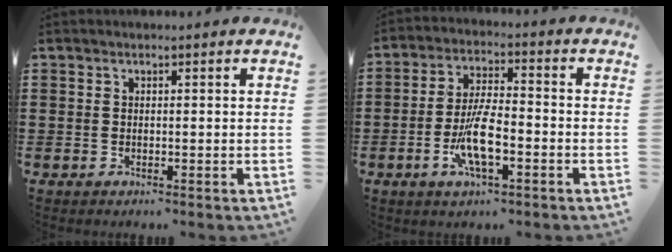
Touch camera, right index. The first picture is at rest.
{"total": 8.6, "force": [-2.9, 2.5, 7.7], "torque": [-0.159, -0.011, -0.054]}